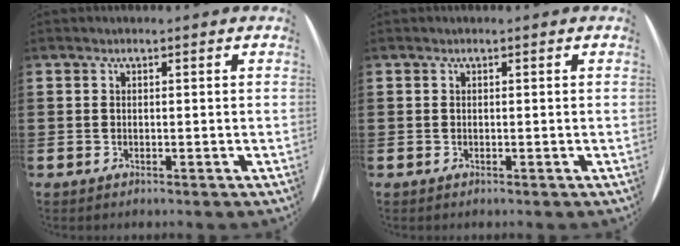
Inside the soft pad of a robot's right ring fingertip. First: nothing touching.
{"total": 0.0}